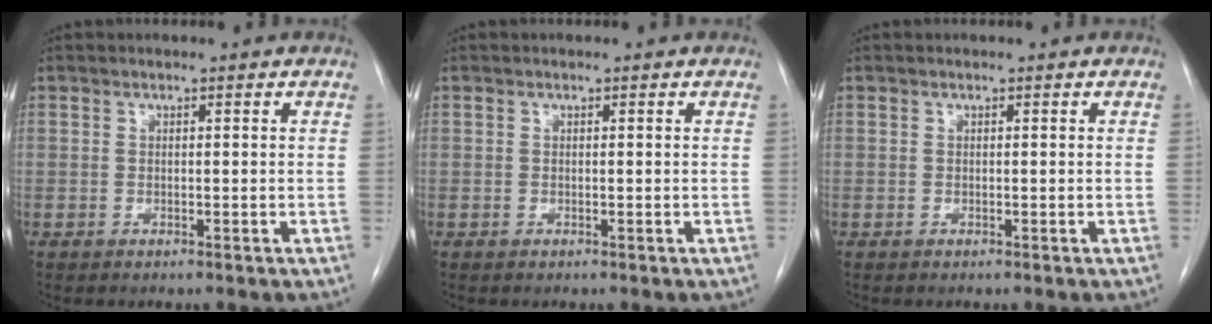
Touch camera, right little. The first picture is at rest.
{"total": 0.0}
{"total": 0.0}